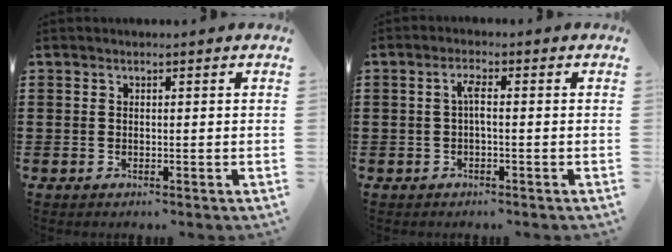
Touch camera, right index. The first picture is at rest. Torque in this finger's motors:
{"motor_torque": [0.49, -0.42, 0.26, 0.09]}